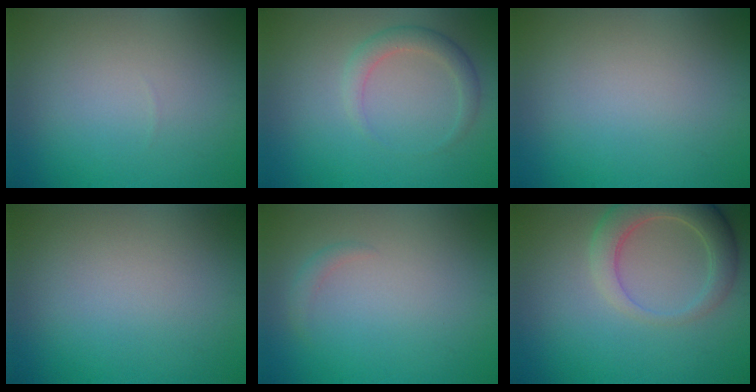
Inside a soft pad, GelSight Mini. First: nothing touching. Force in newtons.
{"total": 2.1, "press": 2.1, "slide": 0.1}
{"total": 0.0}
{"total": 0.0}
{"total": 0.9, "press": 0.9, "slide": 0.1}
{"total": 4.8, "press": 4.8, "slide": 0.5}